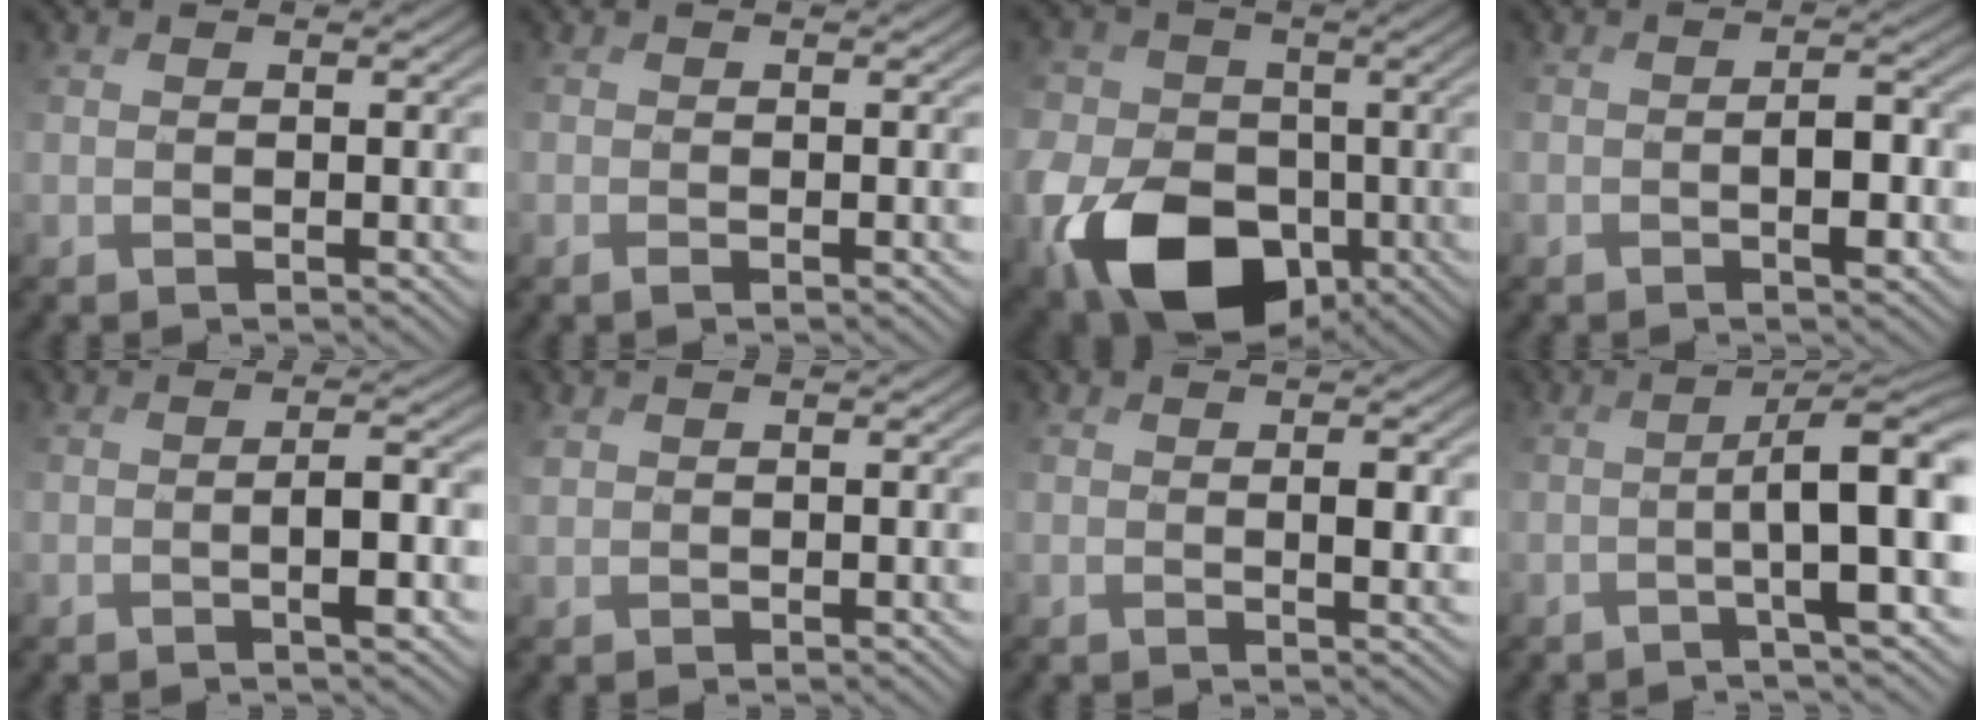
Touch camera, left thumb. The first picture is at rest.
{"total": 0.6, "force": [-0.3, 0.1, 0.5], "torque": [-0.010, 0.002, -0.009]}
{"total": 14.5, "force": [-5.1, 10.1, 9.0], "torque": [-0.201, -0.034, -0.089]}
{"total": 3.6, "force": [-1.3, 1.7, 2.9], "torque": [-0.035, 0.008, -0.014]}
{"total": 3.5, "force": [-1.2, 0.7, 3.2], "torque": [-0.046, 0.007, -0.016]}
{"total": 0.8, "force": [0.6, 0.5, 0.2], "torque": [-0.009, 0.005, 0.012]}
{"total": 2.8, "force": [0.7, 1.3, 2.3], "torque": [-0.043, 0.001, 0.017]}
{"total": 7.7, "force": [-1.6, 0.5, 7.5], "torque": [-0.099, 0.017, -0.030]}